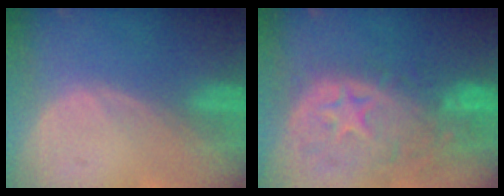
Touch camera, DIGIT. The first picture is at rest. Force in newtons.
{"total": 12.3, "press": 10.5, "slide": 6.5}